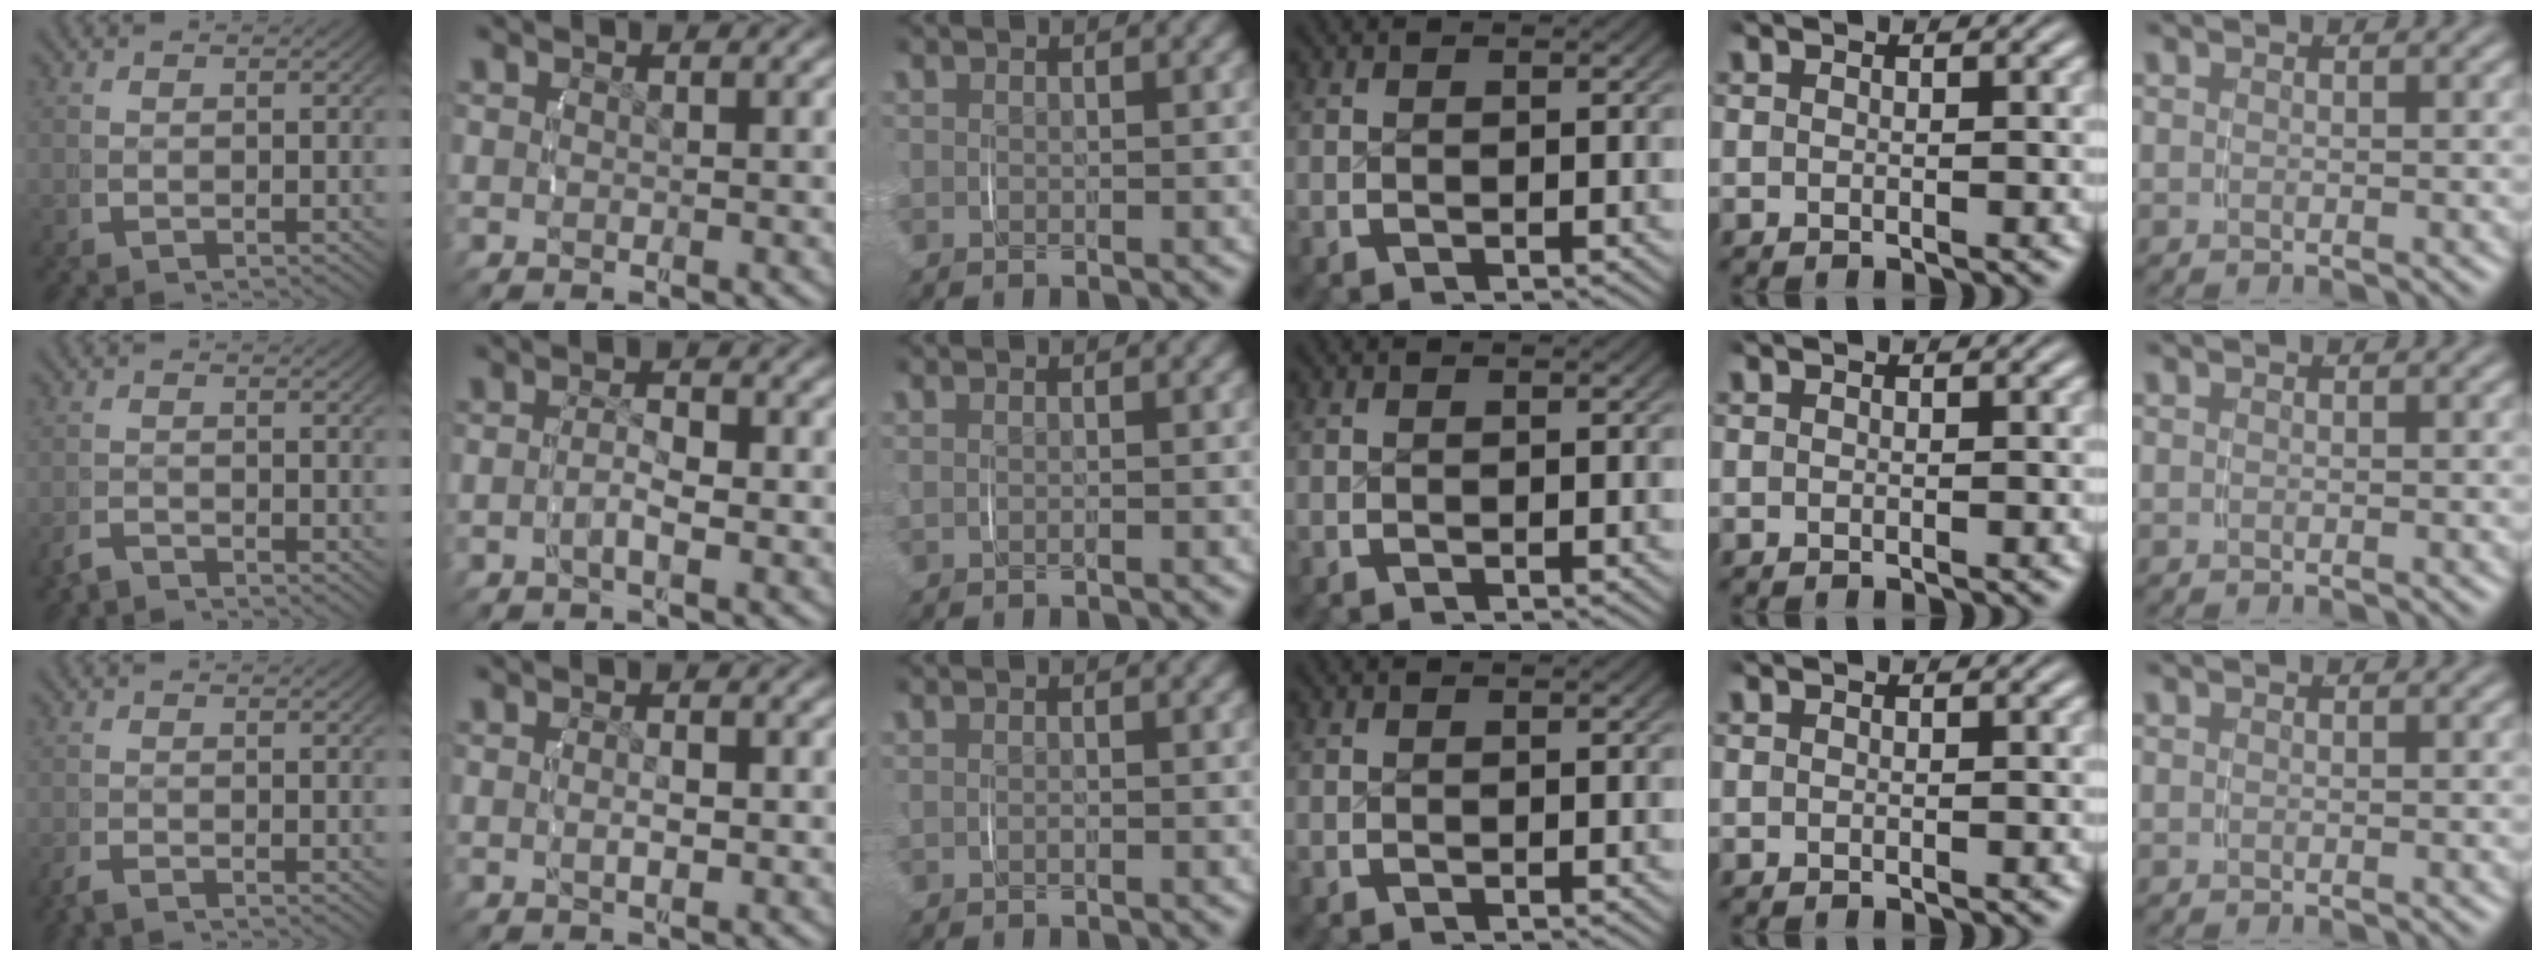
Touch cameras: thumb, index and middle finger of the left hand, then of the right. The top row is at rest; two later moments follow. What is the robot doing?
{"motion": "lift_and_place", "object": "toothpaste"}